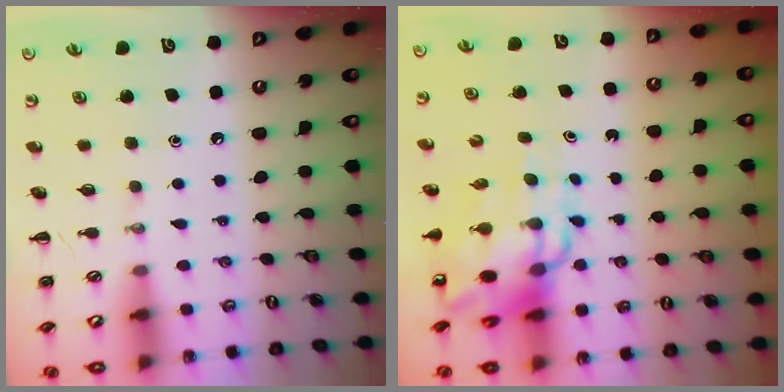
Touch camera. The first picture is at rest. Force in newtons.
{"total": 12.5, "press": 12.0, "slide": 3.5}